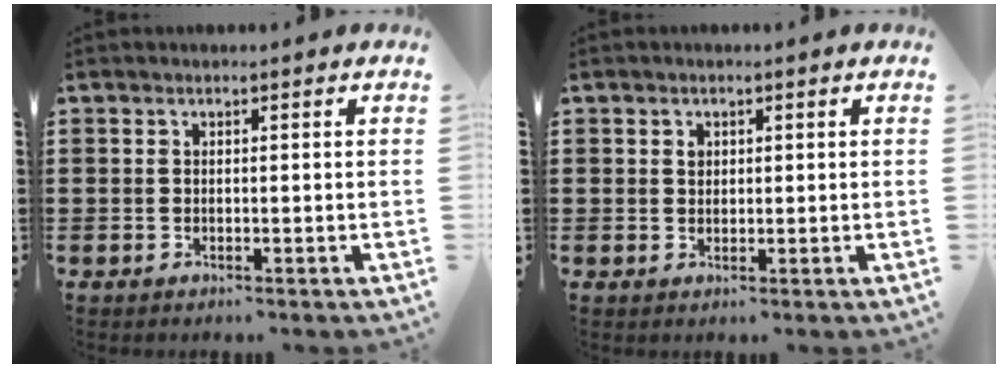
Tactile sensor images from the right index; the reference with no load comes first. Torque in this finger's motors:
{"motor_torque": [0.01, 0.00, 0.00, 0.01]}